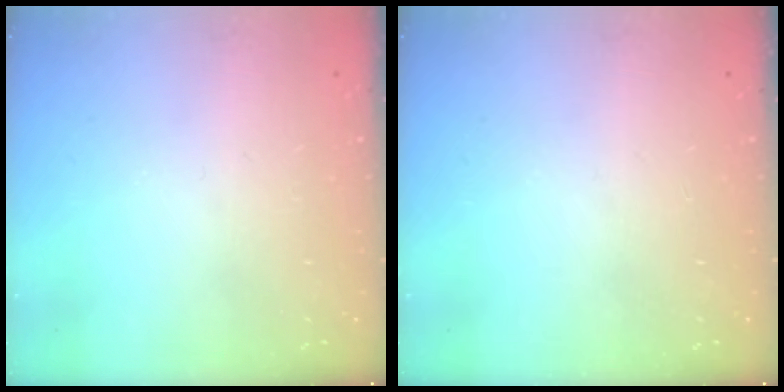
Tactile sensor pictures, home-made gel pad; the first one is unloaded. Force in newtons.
{"total": 0.0}